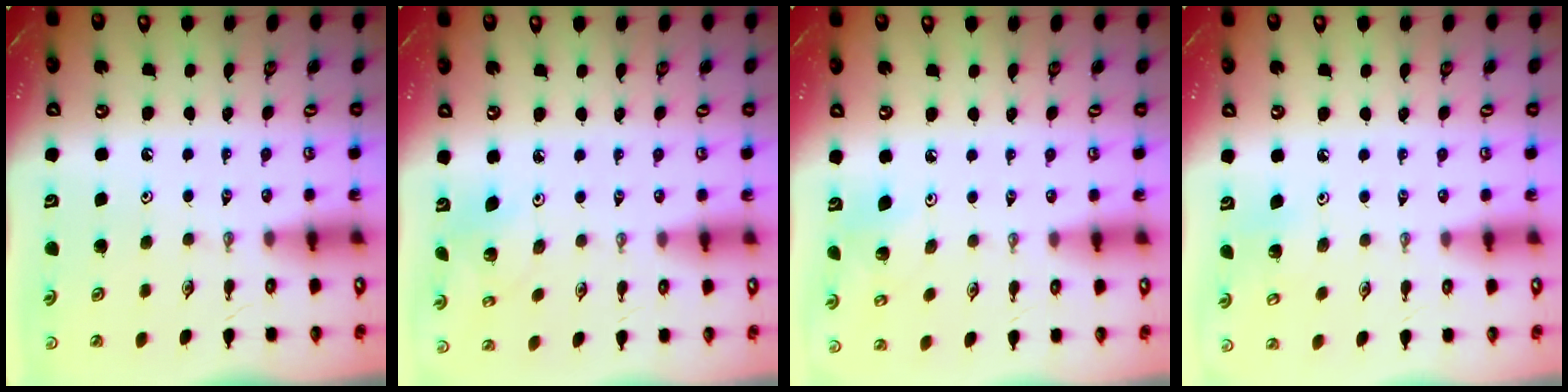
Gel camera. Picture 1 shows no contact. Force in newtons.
{"total": 2.8, "press": 2.8, "slide": 0.2}
{"total": 5.1, "press": 4.8, "slide": 1.7}
{"total": 4.3, "press": 4.3, "slide": 0.3}